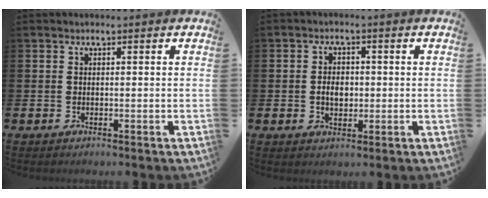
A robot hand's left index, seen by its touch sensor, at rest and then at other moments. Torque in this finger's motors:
{"motor_torque": [0.31, -0.05, 0.07, 0.09]}